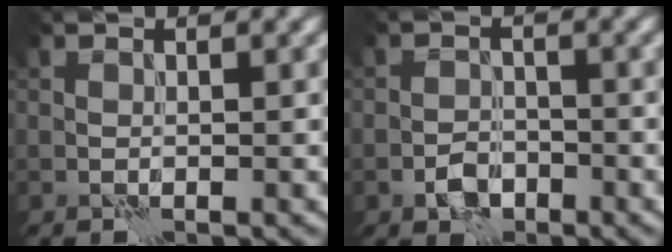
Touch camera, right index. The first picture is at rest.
{"total": 2.6, "force": [-1.5, 1.7, 1.2], "torque": [-0.017, 0.005, -0.031]}